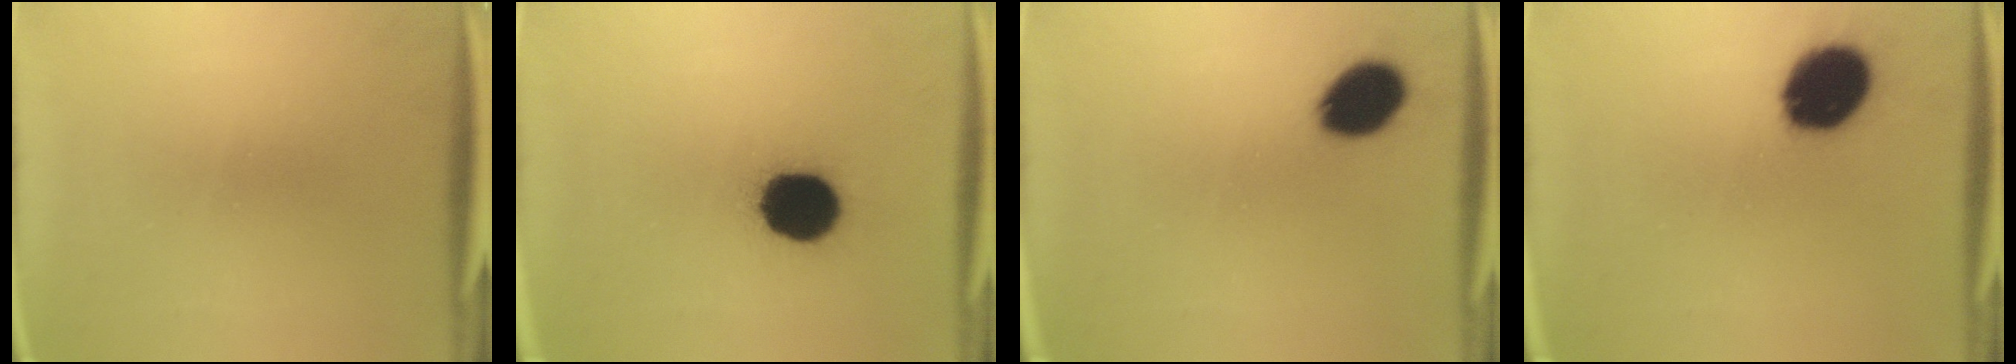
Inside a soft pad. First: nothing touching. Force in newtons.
{"total": 16.2}
{"total": 9.8}
{"total": 15.0}